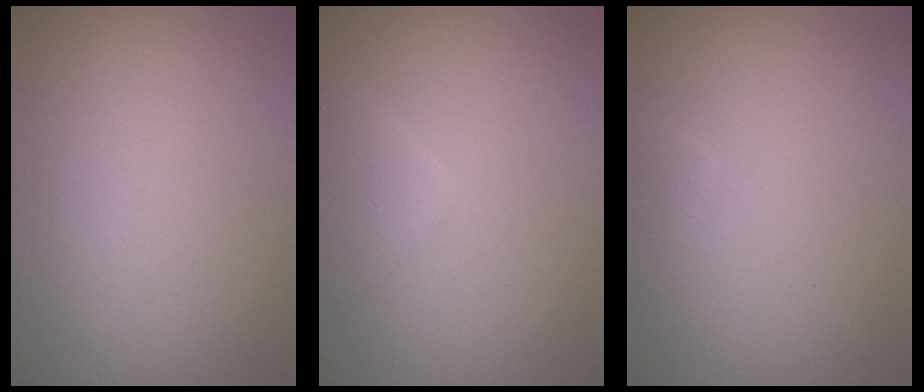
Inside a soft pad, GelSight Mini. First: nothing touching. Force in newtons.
{"total": 2.1, "press": 2.1, "slide": 0.1}
{"total": 1.0, "press": 1.0, "slide": 0.1}